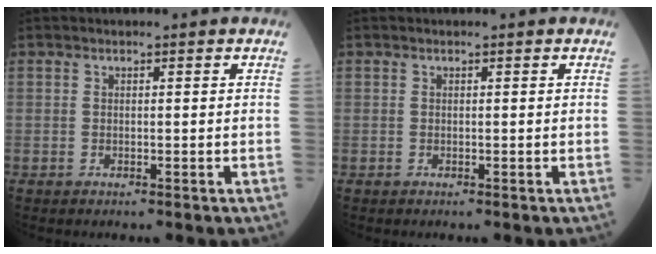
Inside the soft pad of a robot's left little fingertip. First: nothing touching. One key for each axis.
{"total": 0.0}